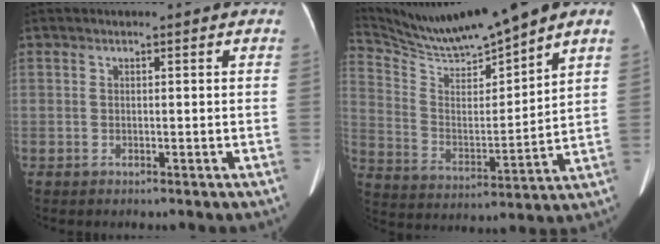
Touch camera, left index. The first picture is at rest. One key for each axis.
{"total": 13.4, "fx": 12.2, "fy": -1.4, "fz": 5.3, "tx": -0.115, "ty": 0.000, "tz": 0.232}